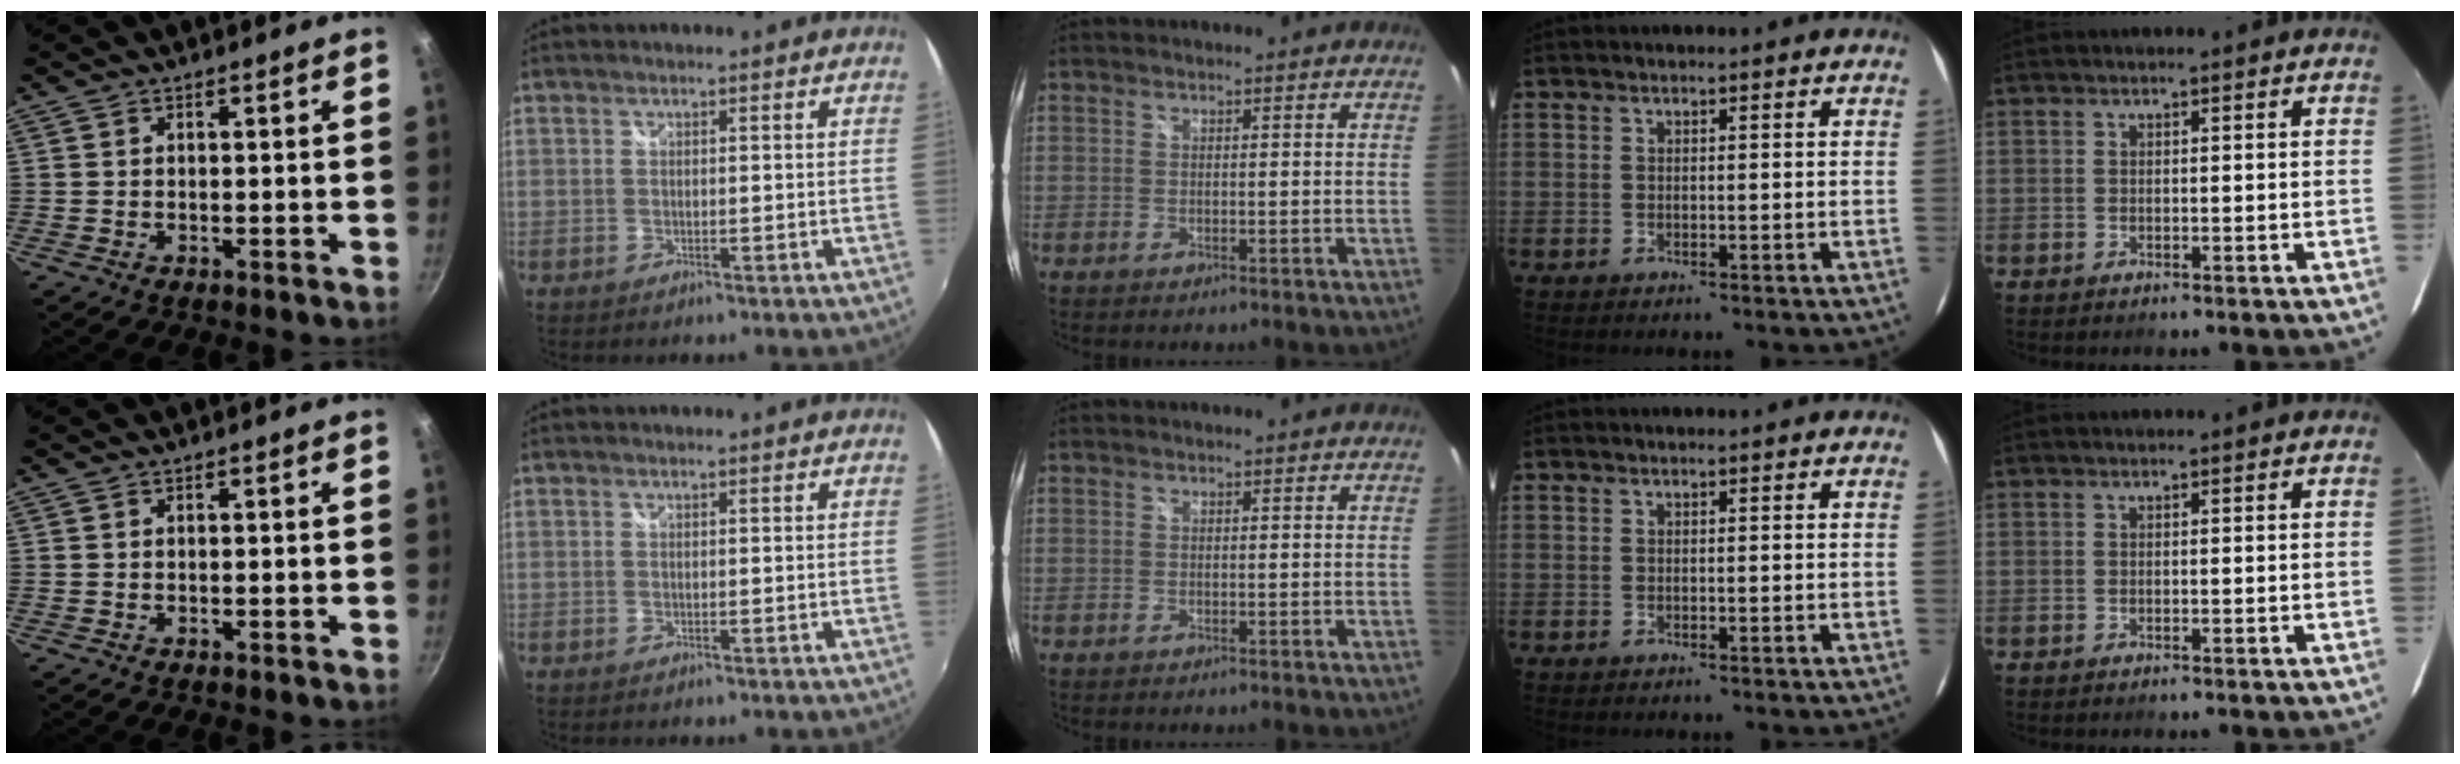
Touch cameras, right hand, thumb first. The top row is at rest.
{}